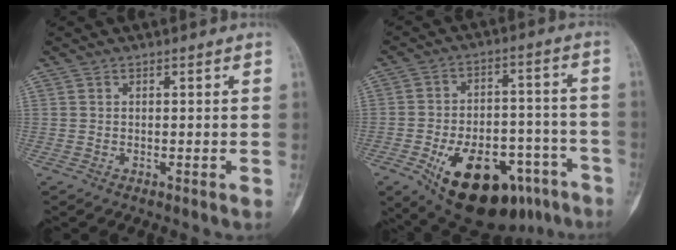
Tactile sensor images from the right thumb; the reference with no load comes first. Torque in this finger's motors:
{"motor_torque": [1.09, 0.18, 1.98, -0.79, 0.51]}